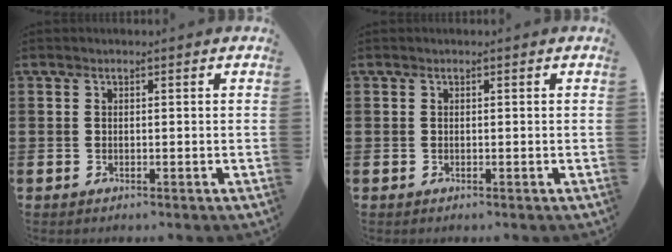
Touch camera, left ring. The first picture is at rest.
{"total": 0.0}